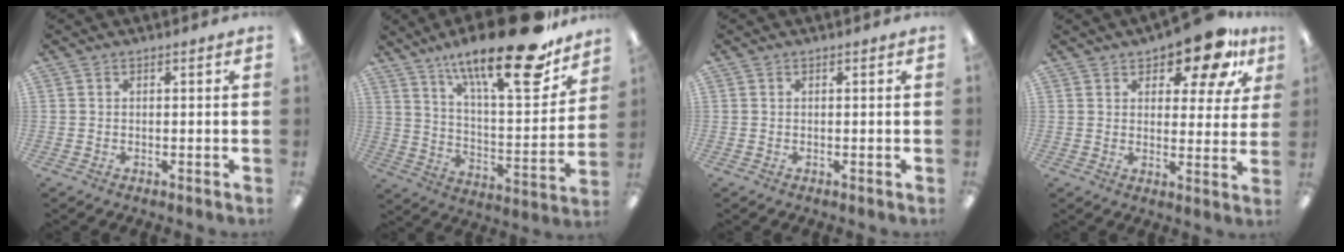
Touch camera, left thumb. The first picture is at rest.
{"total": 24.4, "force": [17.2, 5.8, 16.3], "torque": [-0.249, -0.116, 0.274]}
{"total": 0.0}
{"total": 12.2, "force": [8.9, 4.8, 6.8], "torque": [-0.095, -0.048, 0.155]}